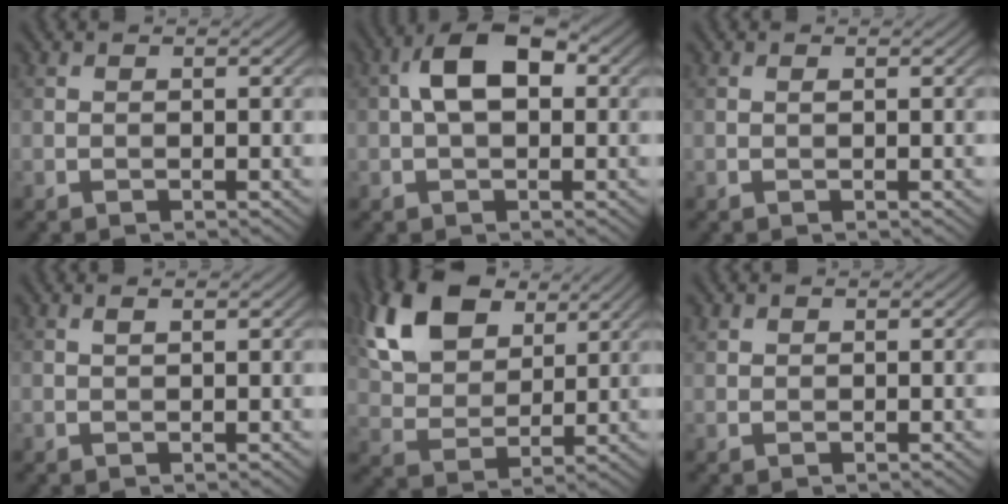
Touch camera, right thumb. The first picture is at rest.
{"total": 6.7, "force": [0.9, 3.7, 5.5], "torque": [-0.100, 0.014, 0.010]}
{"total": 0.0}
{"total": 0.8, "force": [0.5, 0.0, 0.6], "torque": [-0.017, 0.004, 0.010]}
{"total": 13.3, "force": [7.1, 7.9, 8.0], "torque": [-0.201, 0.026, 0.128]}
{"total": 0.9, "force": [0.8, 0.5, 0.2], "torque": [-0.007, 0.000, 0.018]}